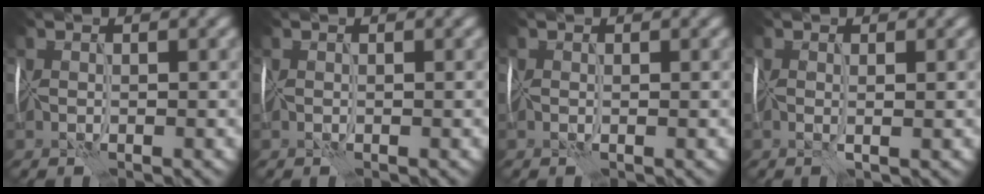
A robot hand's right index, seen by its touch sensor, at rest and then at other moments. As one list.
[{"total": 0.0}, {"total": 0.0}, {"total": 0.8, "force": [0.3, -0.2, 0.7], "torque": [-0.013, -0.002, 0.005]}]